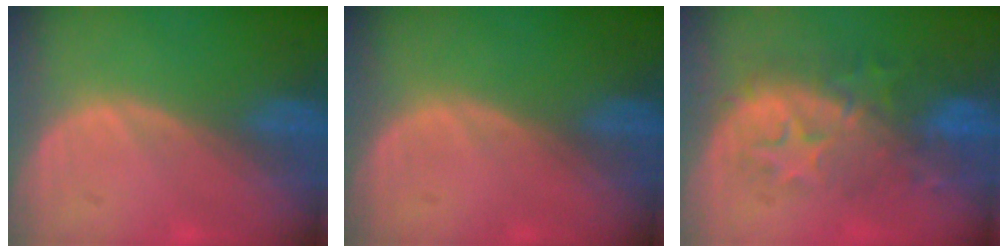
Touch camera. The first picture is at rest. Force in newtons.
{"total": 0.0}
{"total": 9.0, "press": 8.7, "slide": 2.2}